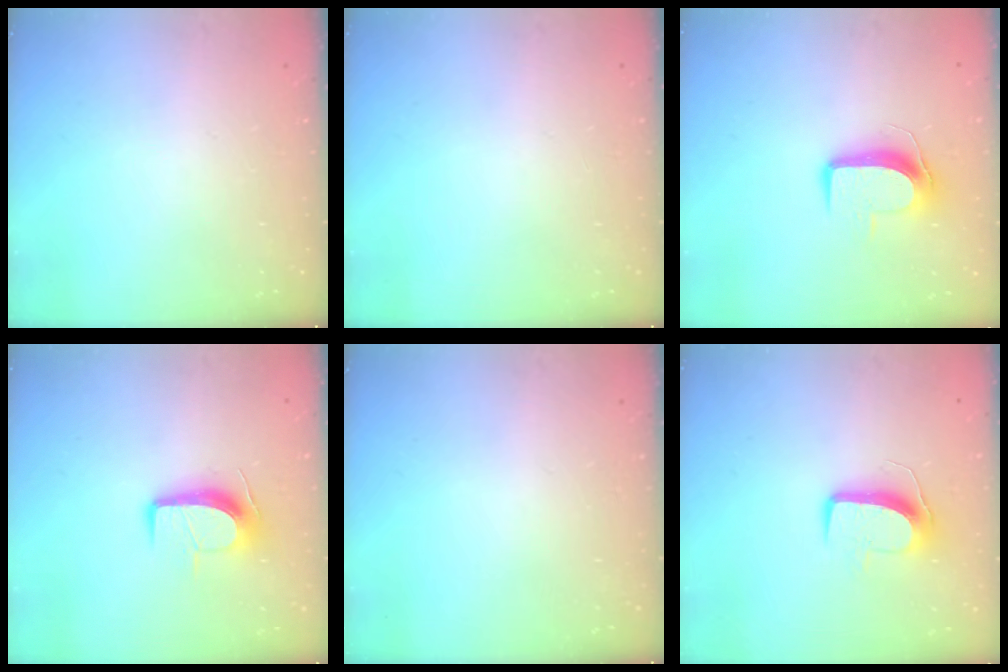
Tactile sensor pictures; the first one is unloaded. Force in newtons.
{"total": 0.0}
{"total": 9.3, "press": 9.2, "slide": 0.9}
{"total": 10.3, "press": 10.3, "slide": 0.6}
{"total": 0.0}
{"total": 11.0, "press": 11.0, "slide": 0.9}